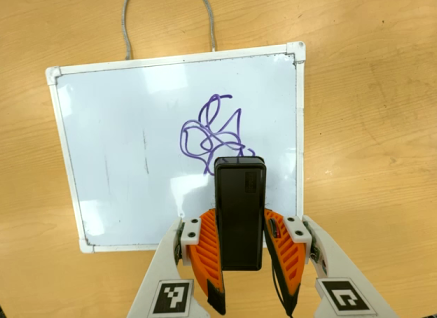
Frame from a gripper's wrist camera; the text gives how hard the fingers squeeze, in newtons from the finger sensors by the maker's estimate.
{"total": 4.0, "left": 2.5, "right": 5.5}